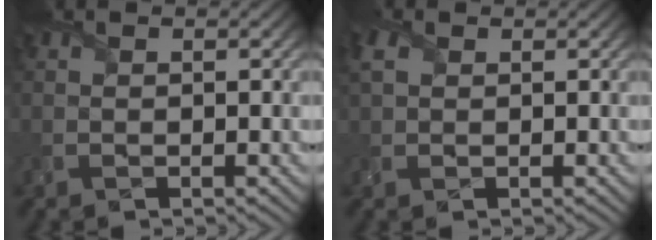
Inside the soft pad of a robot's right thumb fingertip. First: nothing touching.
{"total": 2.4, "force": [1.3, 1.6, 1.3], "torque": [-0.038, 0.010, 0.023]}